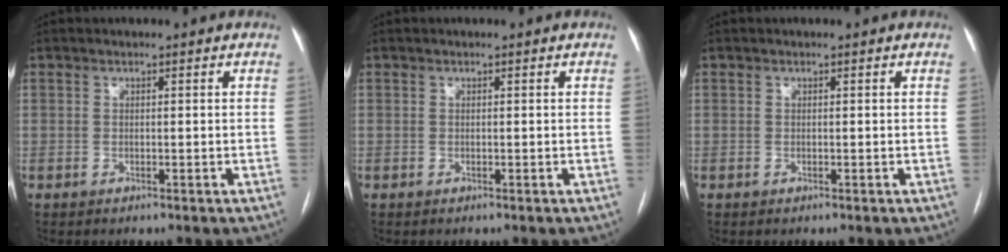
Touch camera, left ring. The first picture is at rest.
{"total": 0.0}
{"total": 0.0}